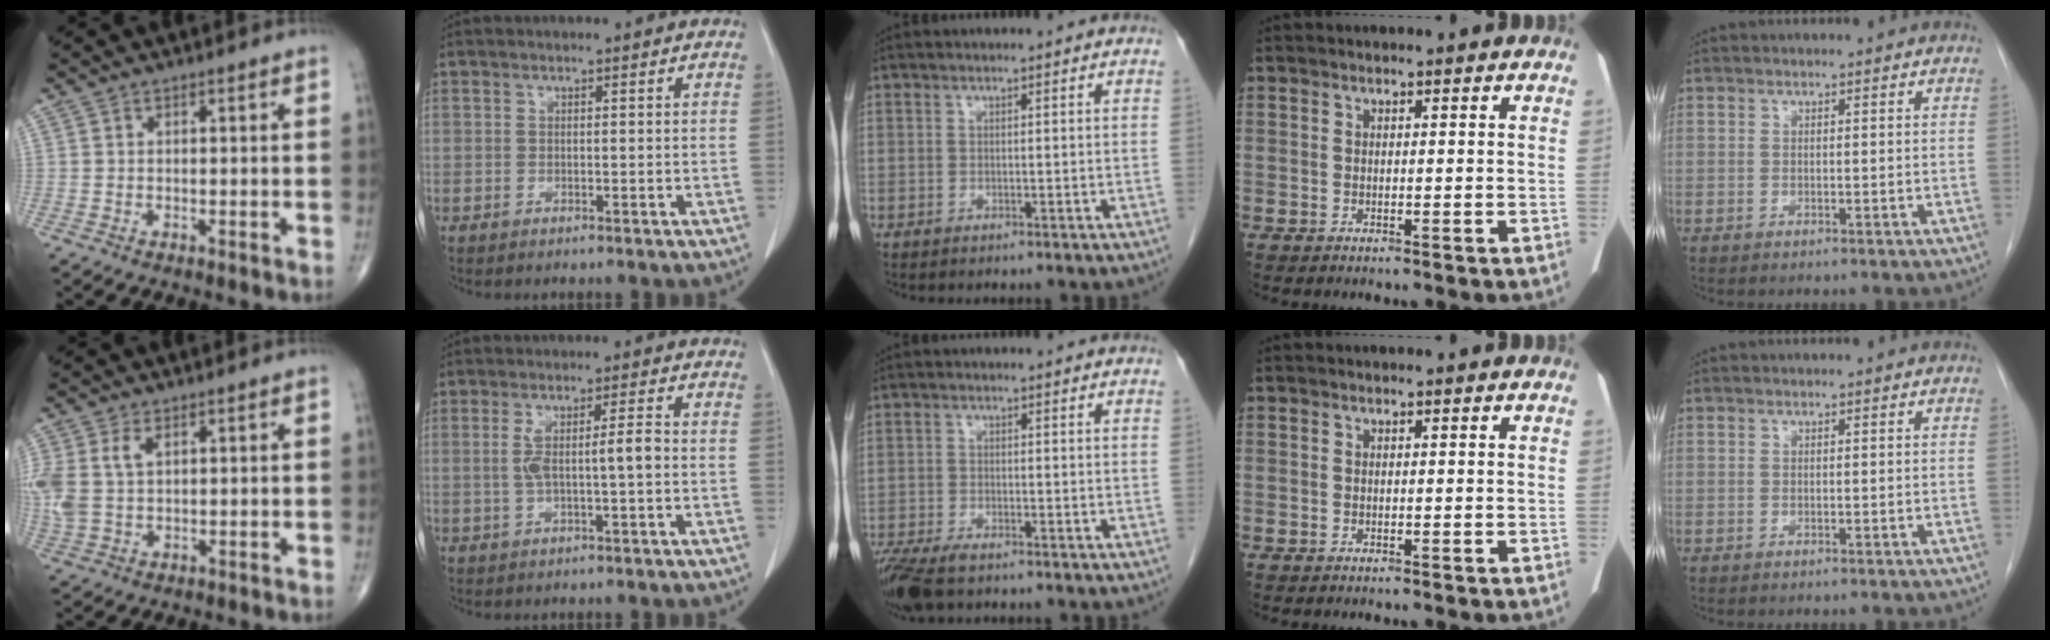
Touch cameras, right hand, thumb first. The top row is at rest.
{"thumb": {"total": 8.0, "force": [2.1, 4.9, 6.0], "torque": [-0.154, 0.009, 0.051]}, "index": {"total": 5.1, "force": [-0.3, 0.4, 5.1], "torque": [-0.098, 0.014, 0.001]}, "middle": {"total": 6.7, "force": [-5.1, 2.0, 3.9], "torque": [-0.073, -0.014, -0.091]}}